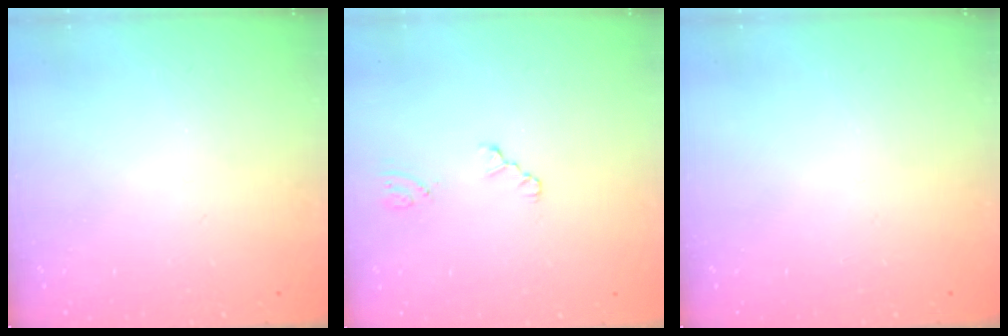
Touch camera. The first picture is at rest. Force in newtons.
{"total": 0.7, "press": 0.7, "slide": 0.2}
{"total": 0.0}